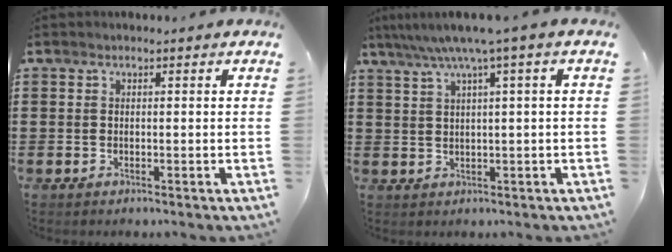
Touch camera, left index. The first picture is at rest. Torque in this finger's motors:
{"motor_torque": [1.26, -0.88, 0.69, 0.20]}